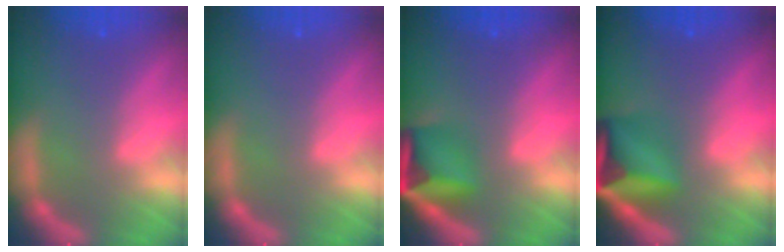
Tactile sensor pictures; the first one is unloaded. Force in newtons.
{"total": 0.0}
{"total": 6.4}
{"total": 9.0}